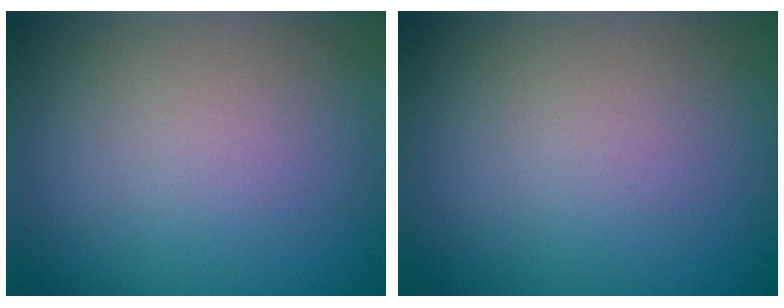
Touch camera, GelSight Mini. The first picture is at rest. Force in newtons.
{"total": 0.0}